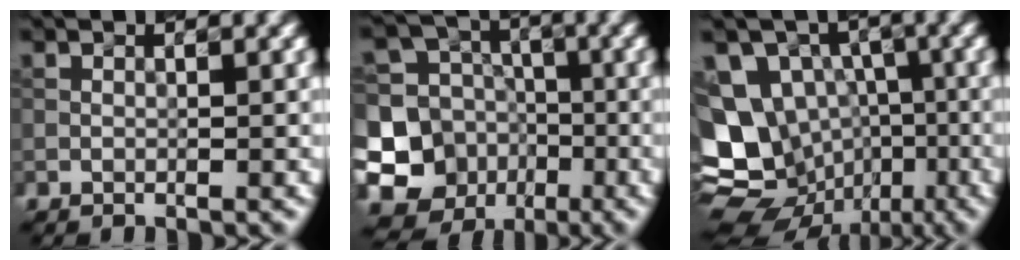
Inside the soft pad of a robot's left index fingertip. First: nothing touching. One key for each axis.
{"total": 12.1, "fx": -4.1, "fy": 10.9, "fz": 3.1, "tx": -0.068, "ty": -0.021, "tz": -0.076}
{"total": 13.1, "fx": -3.0, "fy": 11.4, "fz": 5.7, "tx": -0.123, "ty": 0.001, "tz": -0.047}